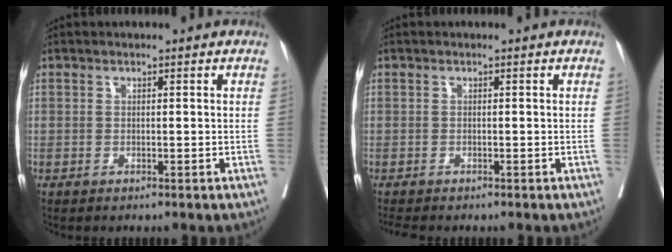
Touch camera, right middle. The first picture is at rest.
{"total": 1.4, "force": [-1.3, 0.2, 0.4], "torque": [-0.011, -0.006, -0.023]}